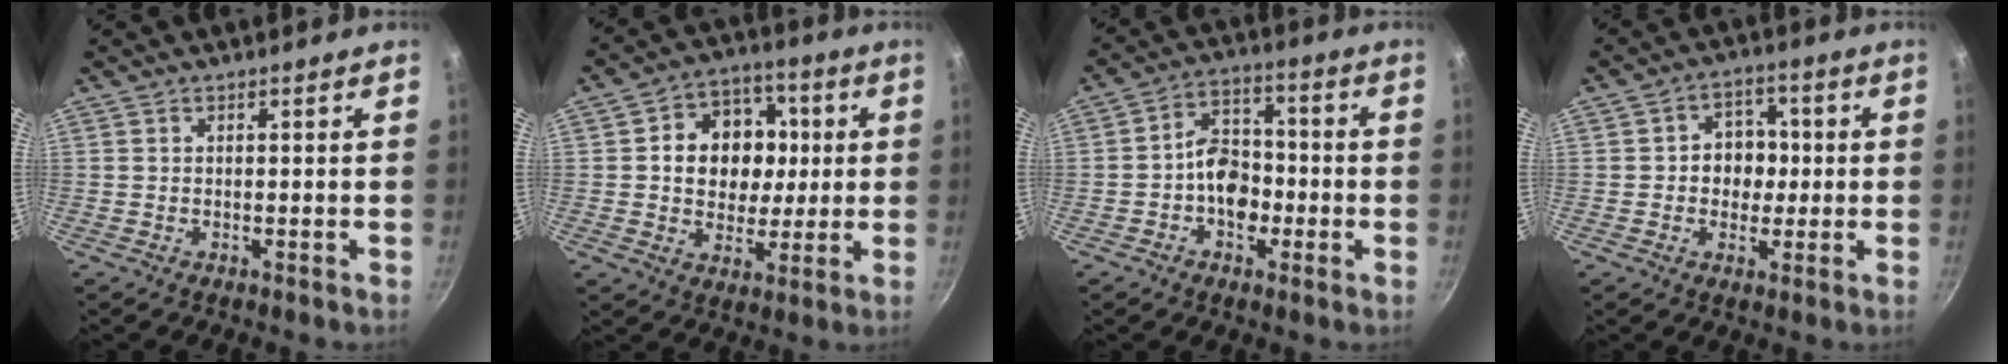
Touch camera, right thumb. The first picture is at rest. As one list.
[{"total": 13.7, "force": [1.5, 11.4, 7.4], "torque": [-0.073, 0.010, 0.020]}, {"total": 9.1, "force": [-2.0, 6.7, 5.9], "torque": [-0.057, 0.032, -0.043]}, {"total": 7.1, "force": [0.0, 6.1, 3.7], "torque": [-0.009, 0.008, -0.006]}]